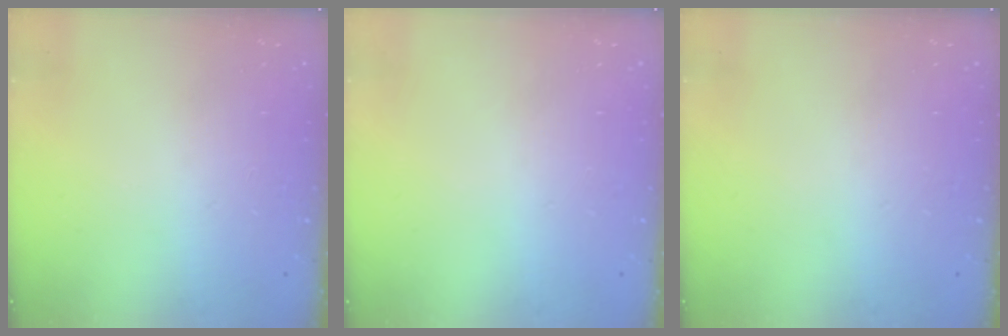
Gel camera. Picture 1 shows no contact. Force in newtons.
{"total": 0.0}
{"total": 0.0}